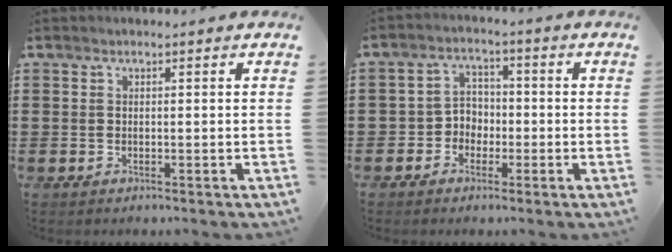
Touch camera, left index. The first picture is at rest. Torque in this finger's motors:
{"motor_torque": [-0.03, 0.43, 0.02, 0.00]}